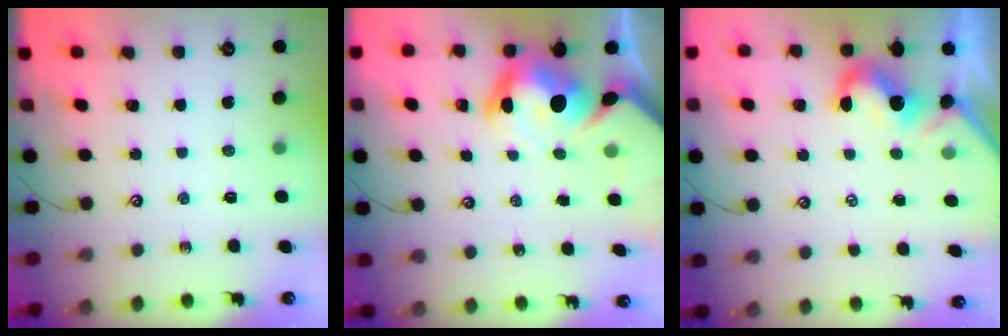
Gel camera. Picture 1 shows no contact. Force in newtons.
{"total": 12.9, "press": 12.8, "slide": 1.1}
{"total": 1.6, "press": 1.3, "slide": 0.8}